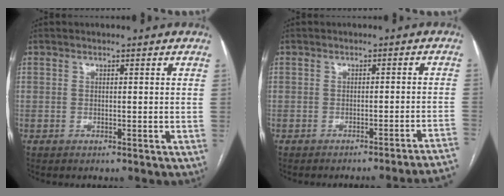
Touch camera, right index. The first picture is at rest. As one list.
[{"total": 11.4, "force": [-10.8, -2.2, 2.7], "torque": [0.005, -0.007, -0.121]}]